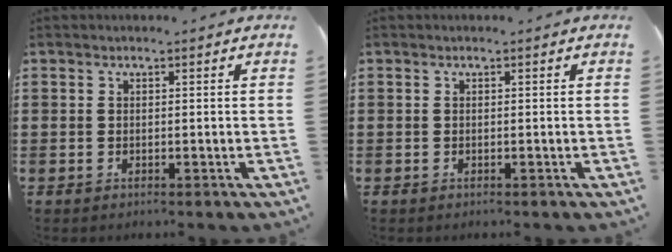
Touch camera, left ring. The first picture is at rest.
{"total": 0.0}